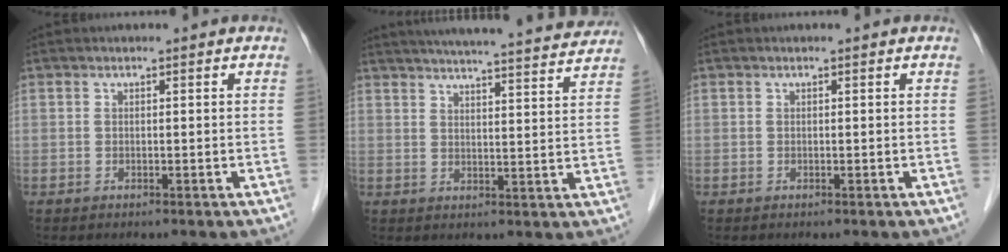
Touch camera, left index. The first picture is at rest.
{"total": 22.4, "force": [20.8, 1.0, 8.3], "torque": [-0.126, -0.011, 0.261]}
{"total": 0.0}